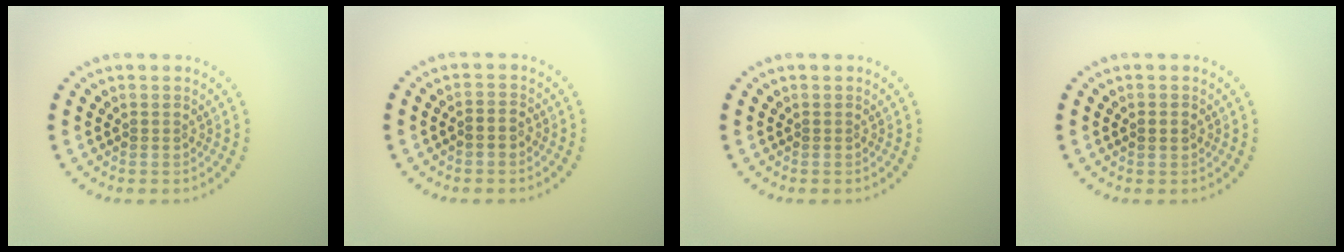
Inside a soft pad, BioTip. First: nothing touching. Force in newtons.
{"total": 1.4, "press": 1.2, "slide": 0.7}
{"total": 0.0}
{"total": 1.2, "press": 1.2, "slide": 0.1}